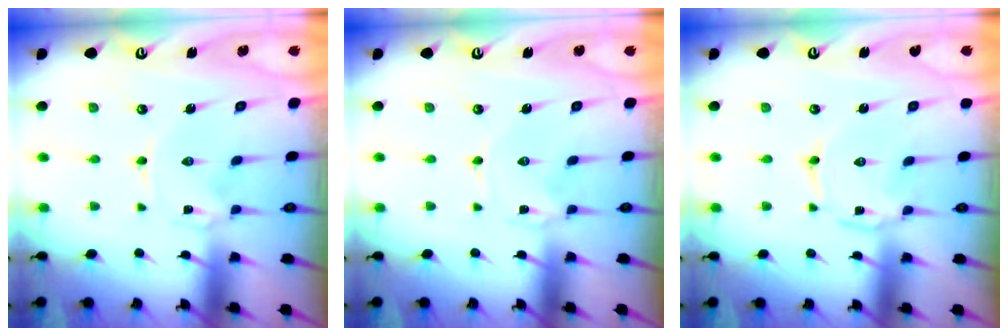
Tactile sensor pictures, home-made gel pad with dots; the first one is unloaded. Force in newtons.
{"total": 1.4, "press": 1.4, "slide": 0.2}
{"total": 1.7, "press": 1.7, "slide": 0.4}